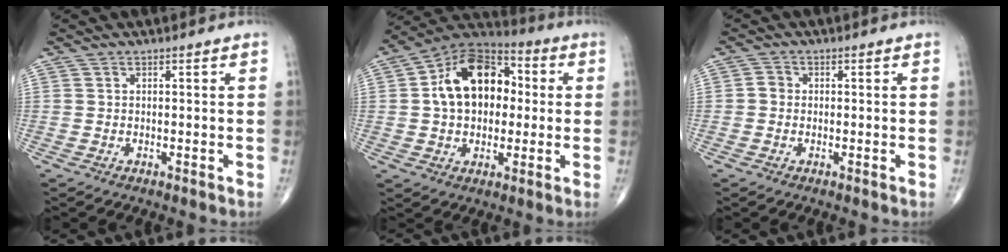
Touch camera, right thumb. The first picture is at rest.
{"total": 17.3, "force": [1.8, 11.9, 12.5], "torque": [-0.166, 0.028, 0.021]}
{"total": 1.7, "force": [-0.2, 1.5, 0.8], "torque": [-0.004, 0.005, -0.008]}